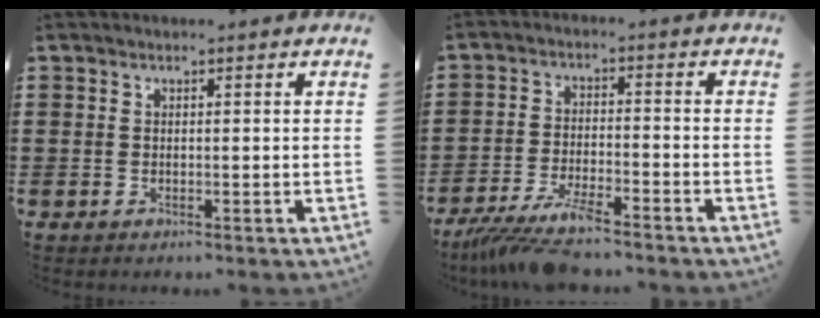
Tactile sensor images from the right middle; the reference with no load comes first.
{"total": 6.8, "force": [-6.0, 0.2, 3.2], "torque": [-0.075, -0.015, -0.116]}